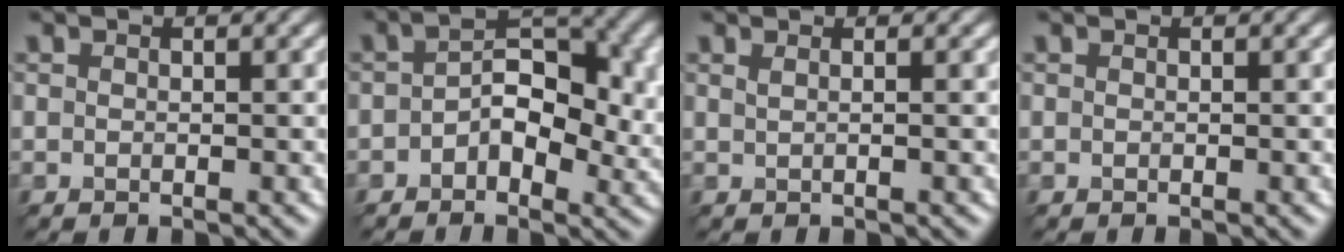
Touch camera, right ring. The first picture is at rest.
{"total": 4.6, "force": [-0.4, 2.5, 3.8], "torque": [-0.072, 0.009, -0.001]}
{"total": 0.6, "force": [0.4, 0.1, 0.4], "torque": [-0.007, 0.000, -0.004]}
{"total": 0.0}